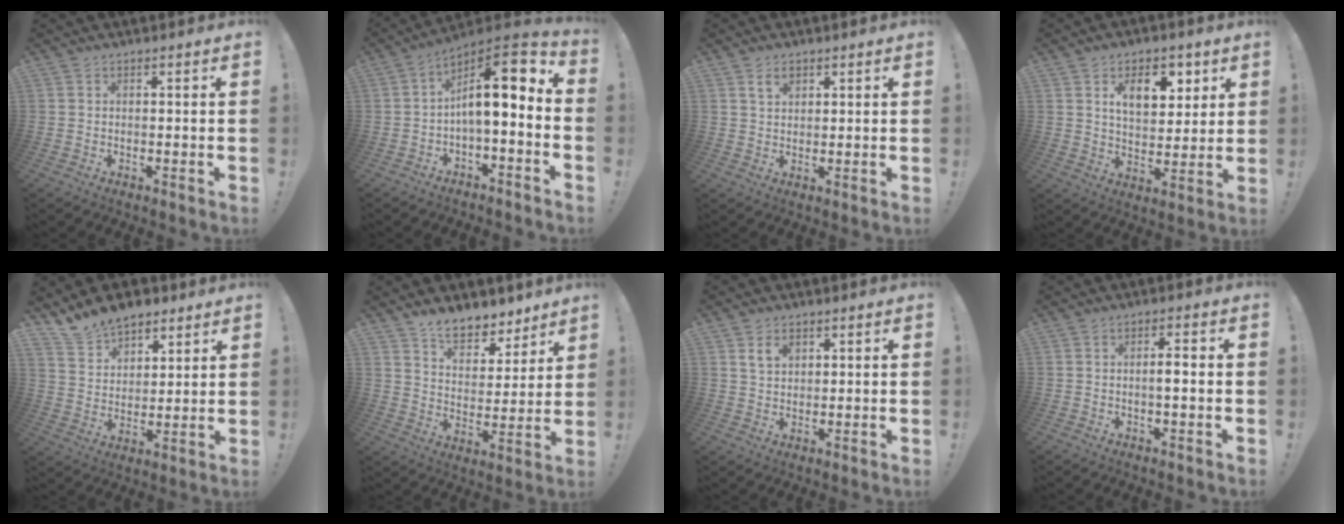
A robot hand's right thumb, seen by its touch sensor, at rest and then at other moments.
{"total": 12.2, "force": [2.2, 3.8, 11.4], "torque": [-0.181, -0.022, 0.034]}
{"total": 3.6, "force": [2.1, 2.3, 1.9], "torque": [-0.020, -0.004, 0.034]}
{"total": 11.1, "force": [5.2, 6.8, 7.1], "torque": [-0.094, -0.017, 0.091]}
{"total": 11.0, "force": [9.0, 5.9, 2.0], "torque": [-0.045, -0.067, 0.177]}
{"total": 9.7, "force": [8.0, 4.6, 3.0], "torque": [-0.048, -0.062, 0.153]}
{"total": 4.5, "force": [2.2, 2.9, 2.6], "torque": [-0.034, -0.005, 0.038]}
{"total": 3.4, "force": [-0.5, 0.5, 3.3], "torque": [-0.056, 0.005, -0.014]}